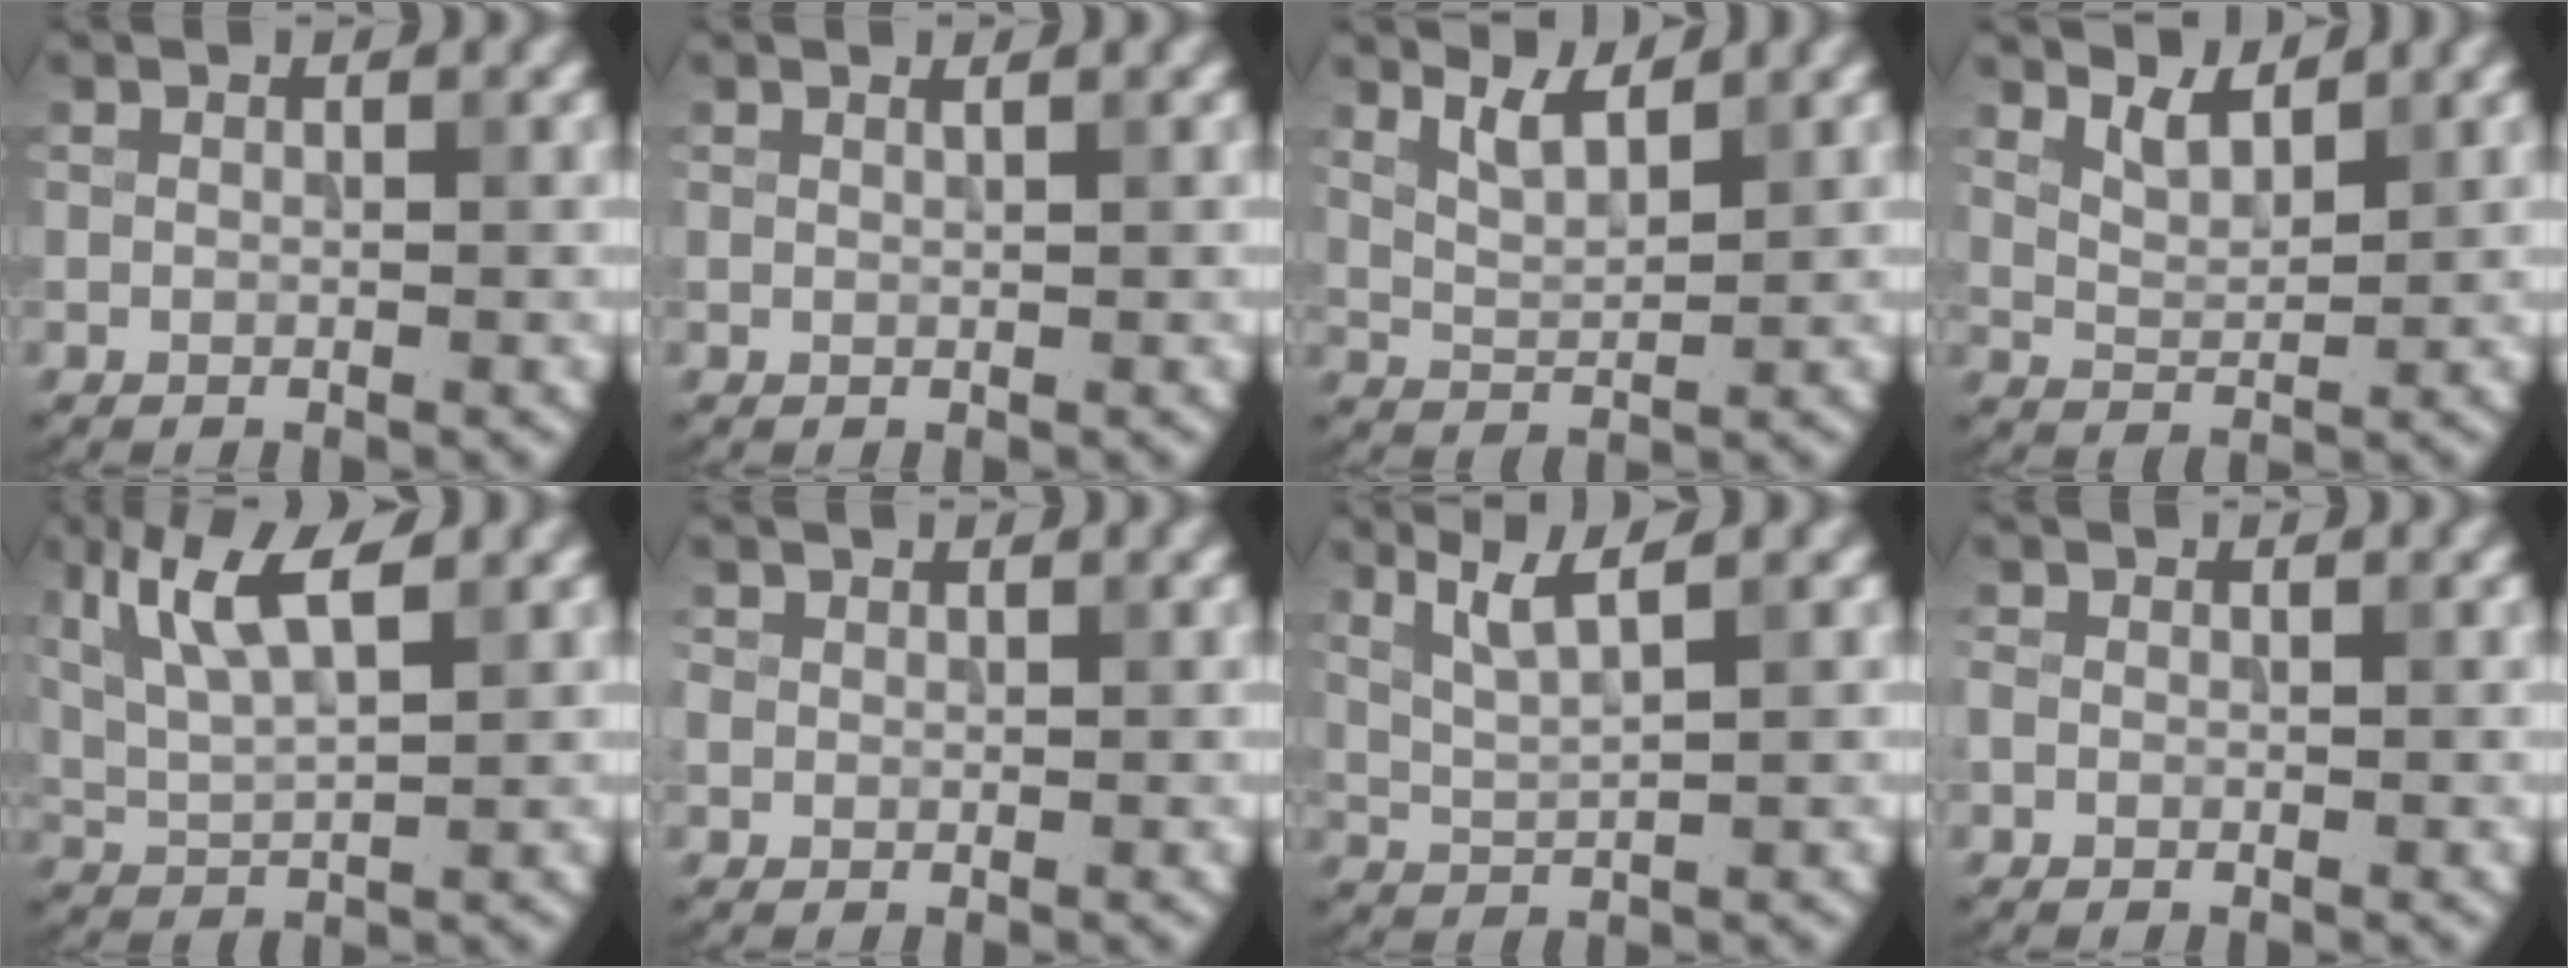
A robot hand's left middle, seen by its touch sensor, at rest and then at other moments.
{"total": 0.8, "force": [0.5, 0.3, 0.5], "torque": [-0.002, -0.001, 0.004]}
{"total": 2.9, "force": [2.3, 0.7, 1.6], "torque": [-0.033, -0.003, 0.048]}
{"total": 2.6, "force": [2.2, 0.7, 1.2], "torque": [-0.028, -0.004, 0.044]}
{"total": 5.9, "force": [2.8, 1.7, 4.9], "torque": [-0.103, 0.005, 0.058]}
{"total": 0.8, "force": [0.3, 0.8, 0.2], "torque": [-0.002, 0.002, 0.004]}
{"total": 3.3, "force": [1.8, 0.5, 2.7], "torque": [-0.053, 0.002, 0.043]}
{"total": 0.8, "force": [-0.3, 0.6, 0.3], "torque": [-0.006, -0.001, -0.008]}